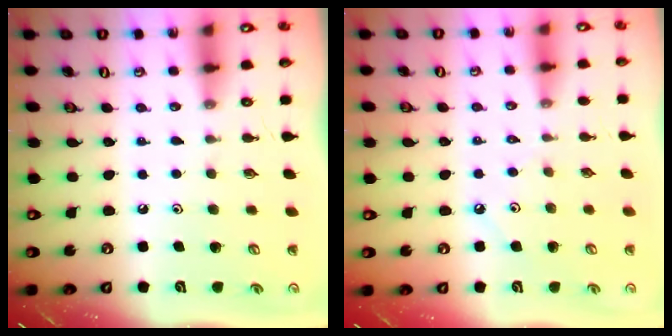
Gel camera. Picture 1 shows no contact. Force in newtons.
{"total": 2.2, "press": 2.2, "slide": 0.3}